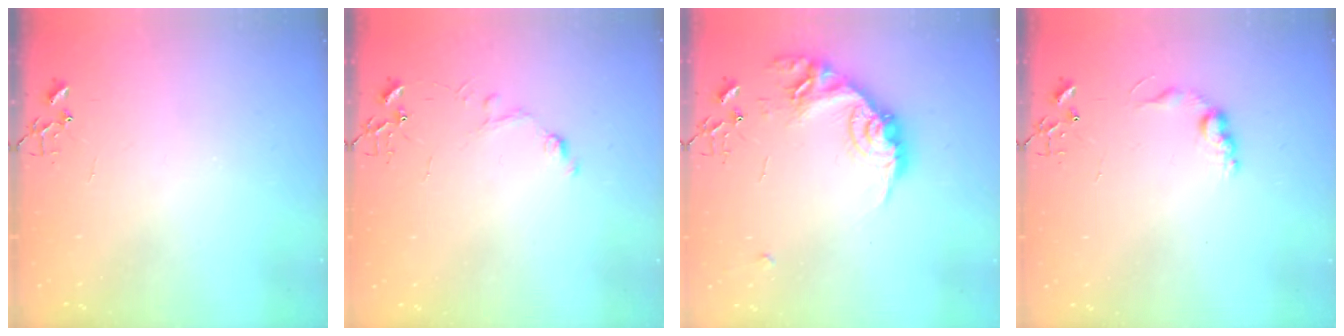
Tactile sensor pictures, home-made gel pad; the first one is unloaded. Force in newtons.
{"total": 7.3, "press": 7.3, "slide": 0.8}
{"total": 17.6, "press": 17.6, "slide": 0.8}
{"total": 8.6, "press": 8.6, "slide": 0.4}